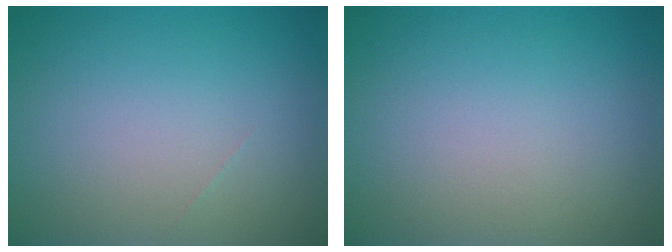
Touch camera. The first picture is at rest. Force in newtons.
{"total": 0.0}